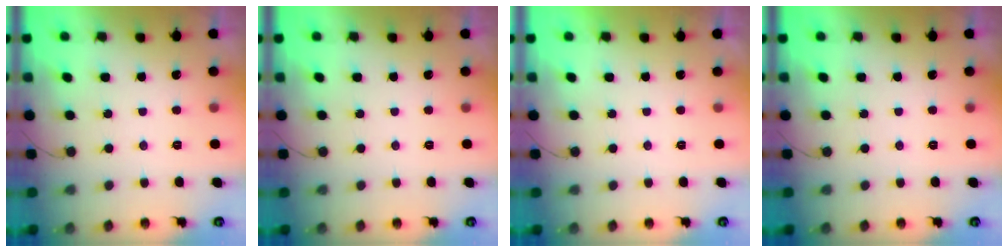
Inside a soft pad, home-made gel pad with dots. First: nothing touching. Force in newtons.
{"total": 0.0}
{"total": 1.9, "press": 1.9, "slide": 0.0}
{"total": 0.0}